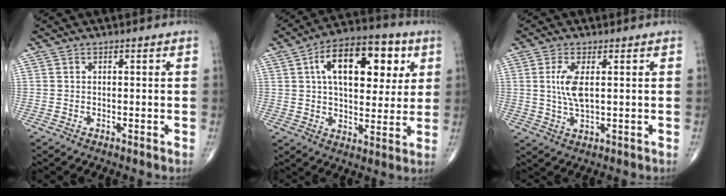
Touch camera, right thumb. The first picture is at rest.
{"total": 18.8, "force": [6.0, 10.0, 14.7], "torque": [-0.187, 0.003, 0.088]}
{"total": 5.7, "force": [1.1, 2.0, 5.2], "torque": [-0.119, -0.008, 0.025]}